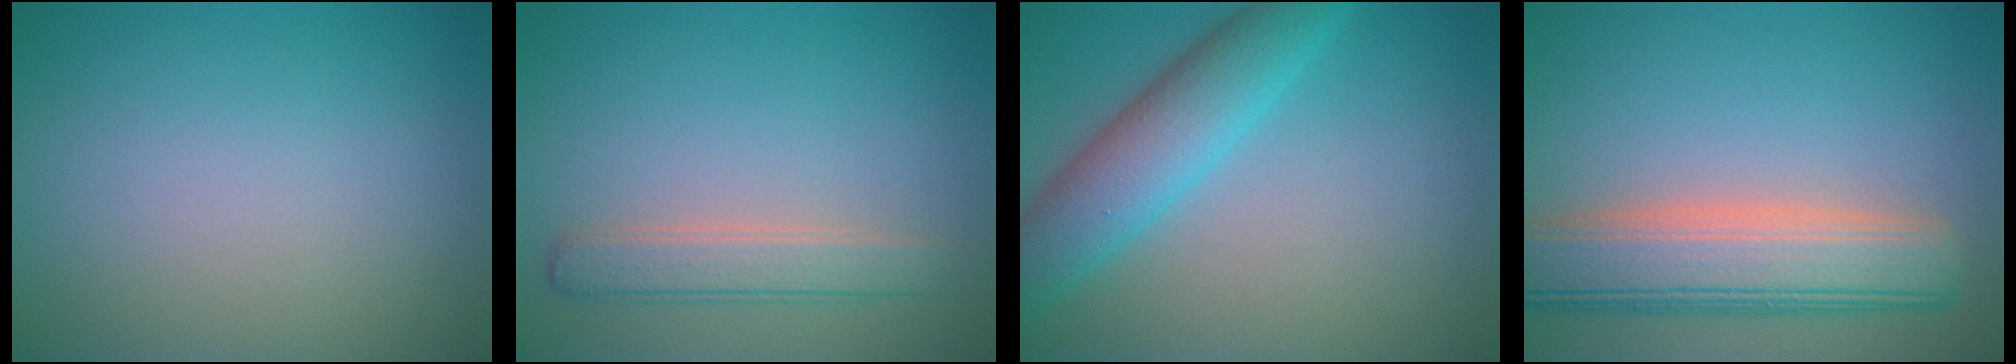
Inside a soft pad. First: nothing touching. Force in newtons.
{"total": 2.8, "press": 2.8, "slide": 0.1}
{"total": 5.7, "press": 5.7, "slide": 0.1}
{"total": 8.0, "press": 7.9, "slide": 0.8}